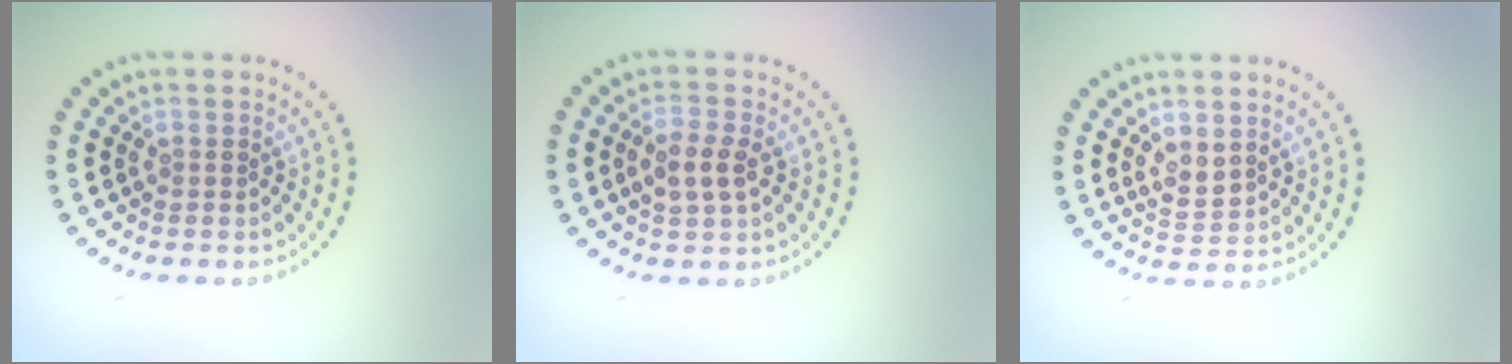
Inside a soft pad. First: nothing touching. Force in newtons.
{"total": 2.4, "press": 2.3, "slide": 0.6}
{"total": 2.1, "press": 1.9, "slide": 1.0}